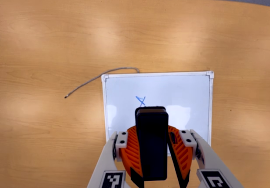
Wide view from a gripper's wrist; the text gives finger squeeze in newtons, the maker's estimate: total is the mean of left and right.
{"total": 10.9, "left": 10.0, "right": 11.7}